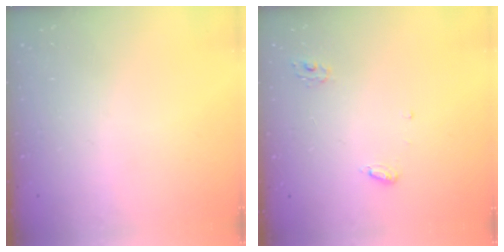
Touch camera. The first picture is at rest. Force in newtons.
{"total": 4.7, "press": 4.7, "slide": 0.4}